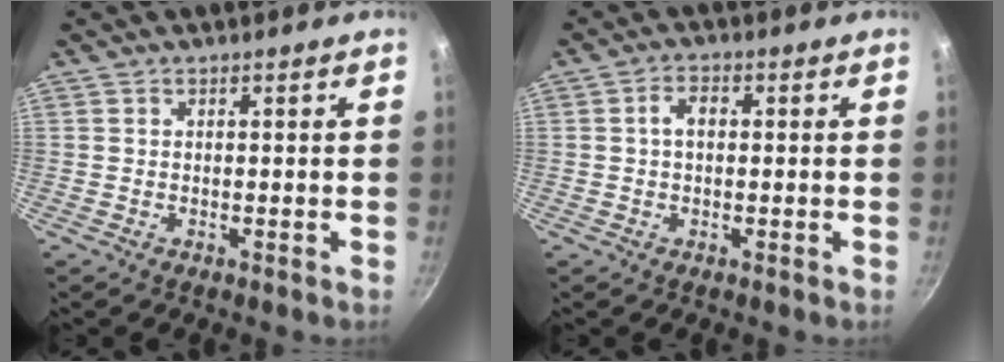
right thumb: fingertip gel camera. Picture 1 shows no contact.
{"total": 3.2, "force": [0.2, 2.0, 2.4], "torque": [-0.038, 0.011, 0.000]}